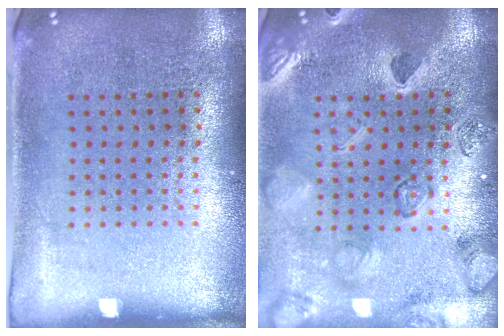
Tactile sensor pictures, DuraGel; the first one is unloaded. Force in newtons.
{"total": 2.5, "press": 2.4, "slide": 0.5}